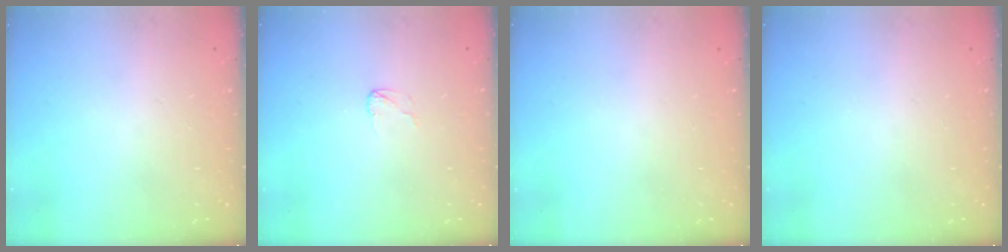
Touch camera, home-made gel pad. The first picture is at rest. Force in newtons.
{"total": 2.7, "press": 2.7, "slide": 0.2}
{"total": 0.0}
{"total": 0.0}